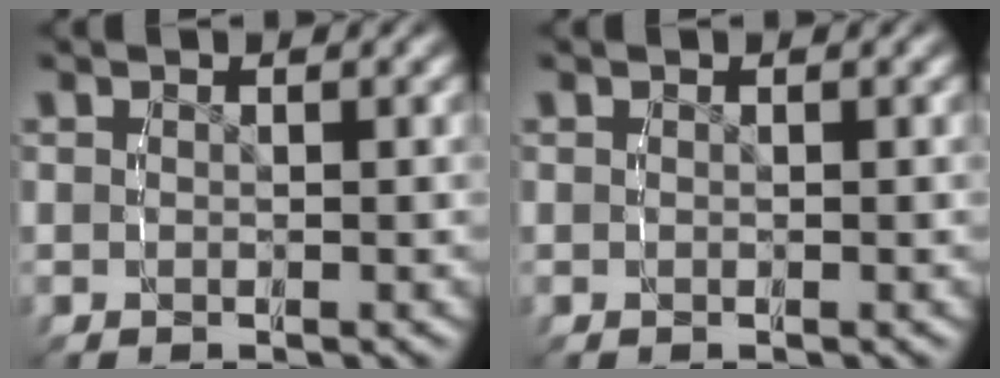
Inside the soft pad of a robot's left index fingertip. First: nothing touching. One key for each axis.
{"total": 0.0}